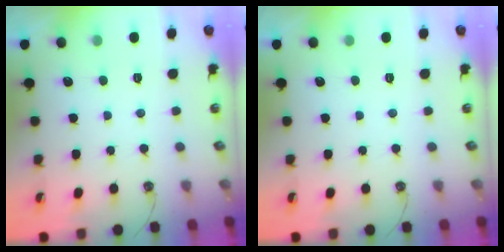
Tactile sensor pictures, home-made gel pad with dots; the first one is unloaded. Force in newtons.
{"total": 0.0}